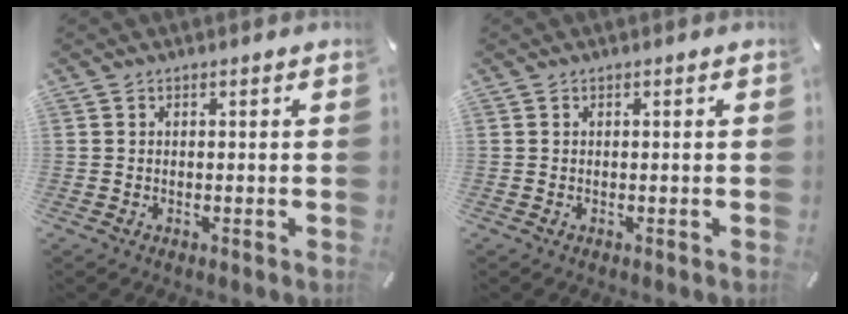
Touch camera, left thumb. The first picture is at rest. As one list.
[{"total": 0.0}]